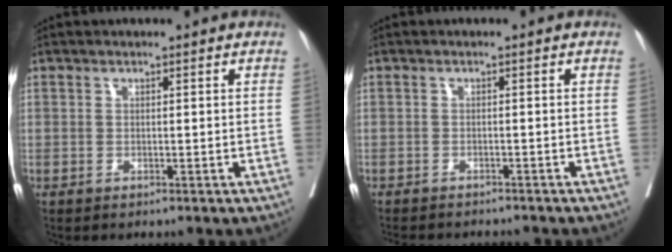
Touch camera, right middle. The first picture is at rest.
{"total": 9.9, "force": [-9.1, 1.7, 3.4], "torque": [-0.048, -0.010, -0.113]}